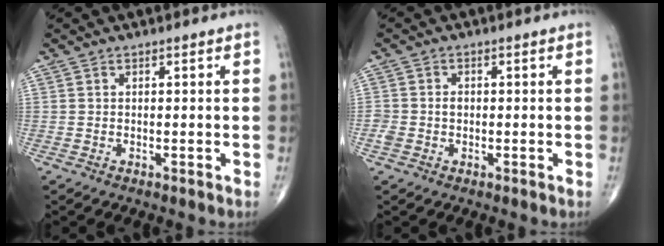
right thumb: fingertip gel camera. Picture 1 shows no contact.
{"total": 2.6, "force": [-0.4, 2.2, 1.4], "torque": [-0.022, 0.010, -0.004]}